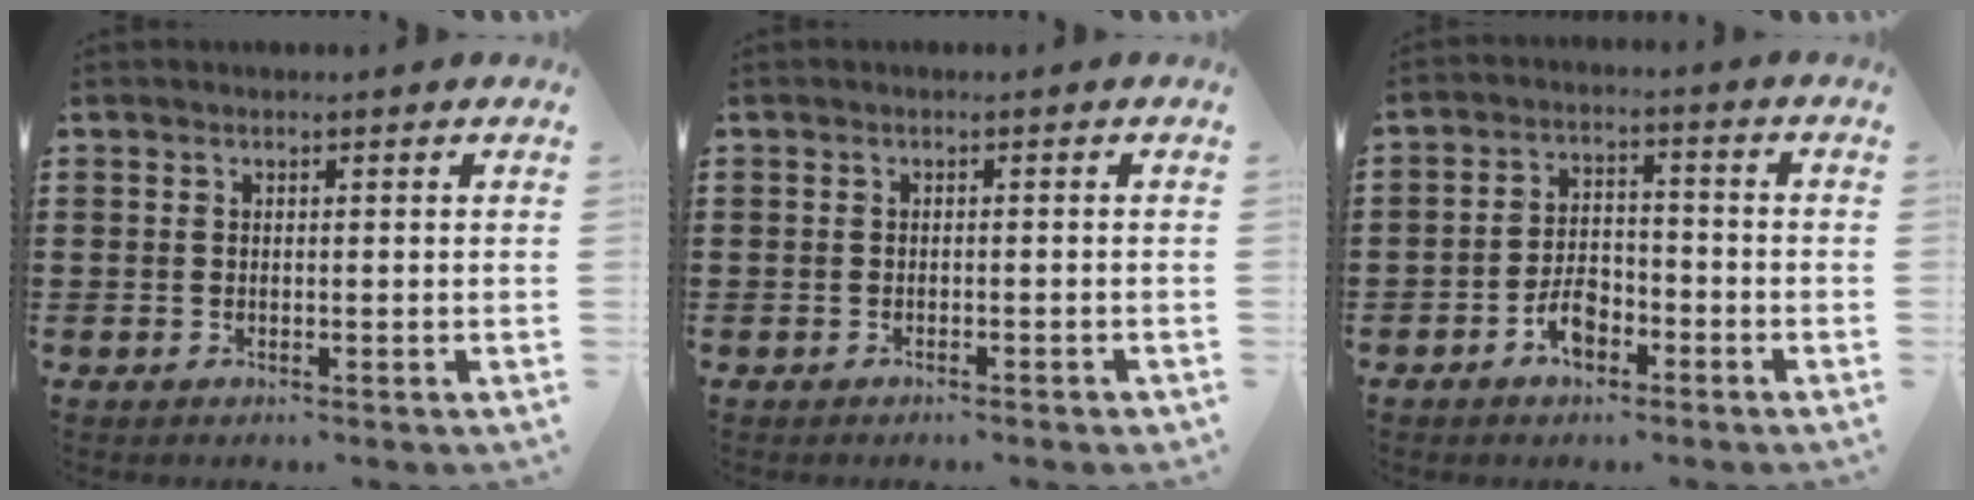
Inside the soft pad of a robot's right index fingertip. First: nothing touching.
{"total": 0.7, "force": [-0.6, 0.0, 0.2], "torque": [-0.006, -0.002, -0.013]}
{"total": 5.1, "force": [-2.9, 2.9, 3.1], "torque": [-0.064, 0.005, -0.056]}